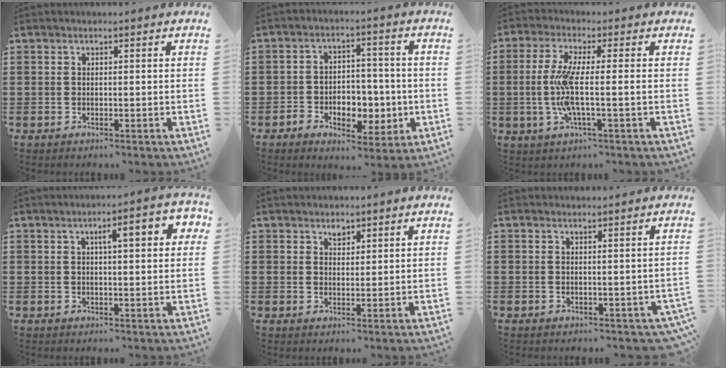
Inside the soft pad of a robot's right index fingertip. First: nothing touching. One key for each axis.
{"total": 6.1, "fx": -1.8, "fy": 4.6, "fz": 3.6, "tx": -0.052, "ty": 0.011, "tz": -0.035}
{"total": 7.2, "fx": -0.9, "fy": 0.8, "fz": 7.1, "tx": -0.161, "ty": -0.018, "tz": -0.027}
{"total": 4.9, "fx": 1.4, "fy": 1.1, "fz": 4.5, "tx": -0.066, "ty": -0.001, "tz": 0.014}
{"total": 1.8, "fx": 1.4, "fy": 0.9, "fz": 0.7, "tx": -0.009, "ty": -0.001, "tz": 0.024}
{"total": 0.5, "fx": 0.1, "fy": 0.5, "fz": -0.1, "tx": -0.004, "ty": 0.002, "tz": 0.003}